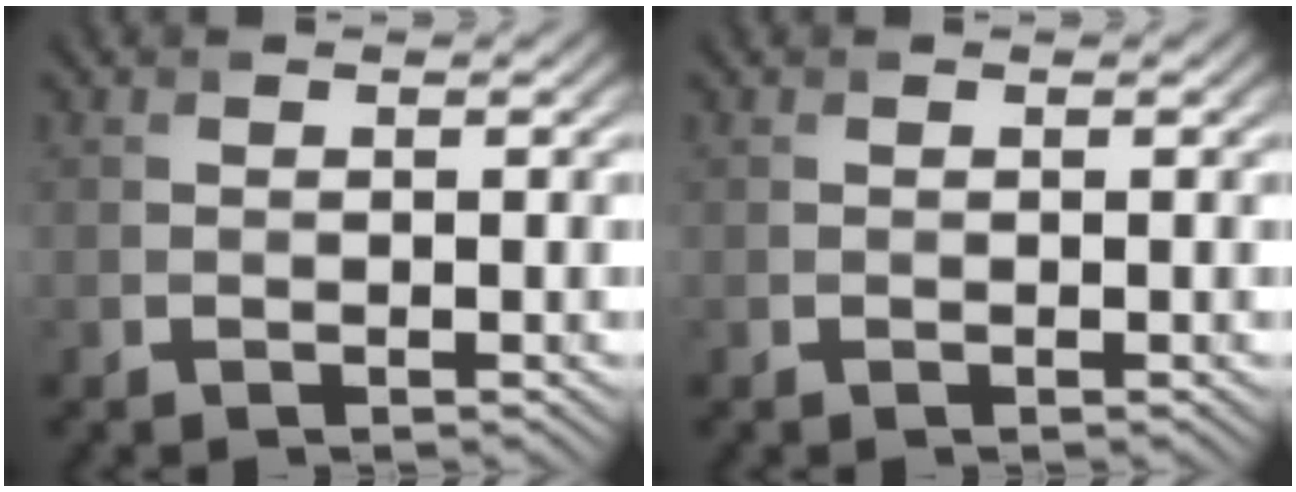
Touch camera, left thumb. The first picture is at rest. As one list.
[{"total": 0.0}]